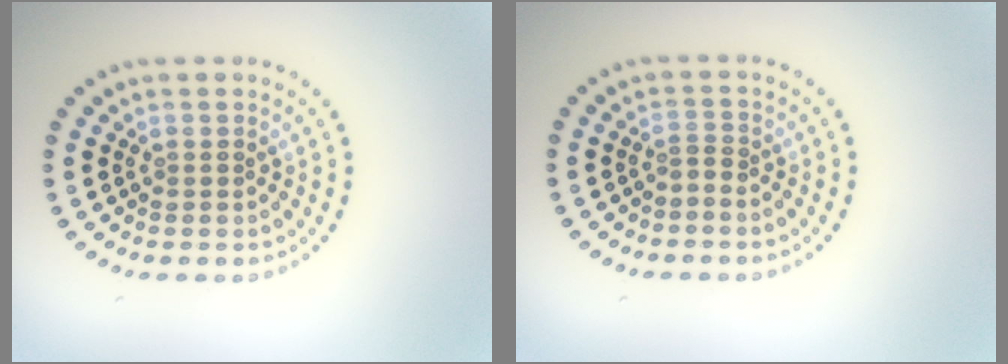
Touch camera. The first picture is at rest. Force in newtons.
{"total": 0.6, "press": 0.1, "slide": 0.6}